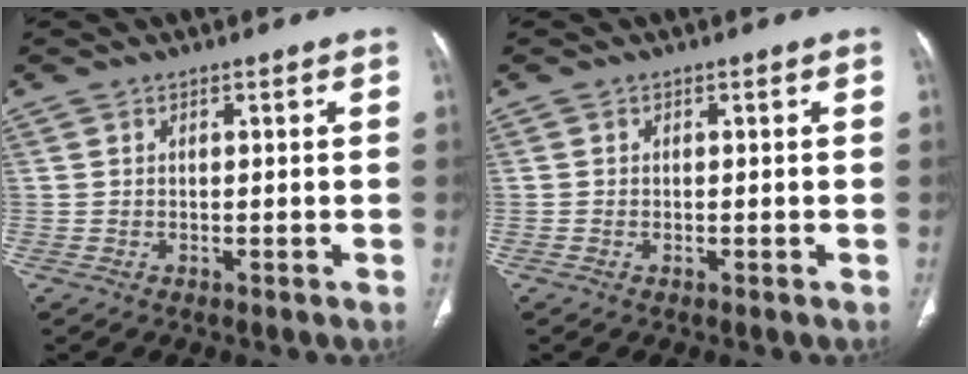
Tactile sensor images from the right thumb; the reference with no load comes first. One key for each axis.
{"total": 0.0}